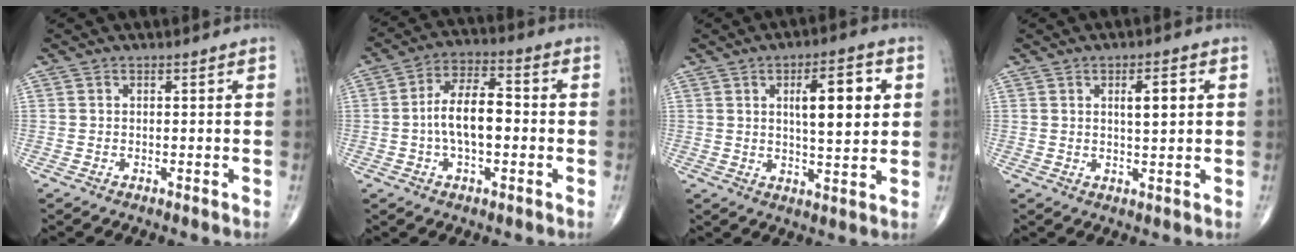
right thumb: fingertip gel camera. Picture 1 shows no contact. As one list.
[{"total": 10.3, "force": [-1.0, 5.0, 9.0], "torque": [-0.157, 0.030, -0.025]}, {"total": 11.0, "force": [2.8, 3.5, 10.0], "torque": [-0.132, -0.007, 0.043]}, {"total": 4.8, "force": [1.3, 1.5, 4.4], "torque": [-0.064, -0.003, 0.019]}]